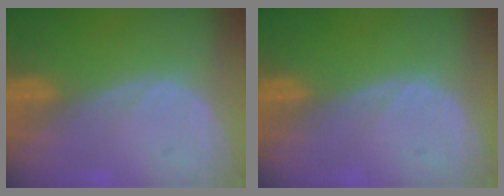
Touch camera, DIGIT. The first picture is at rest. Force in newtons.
{"total": 0.0}